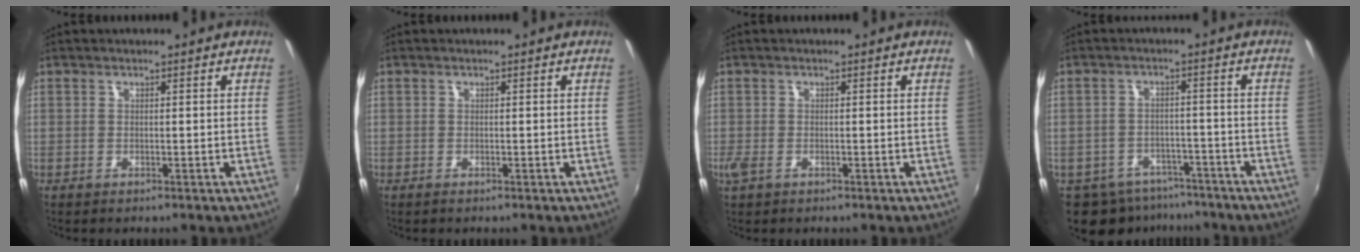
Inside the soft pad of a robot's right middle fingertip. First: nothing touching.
{"total": 0.0}
{"total": 2.3, "force": [-1.1, 1.3, 1.5], "torque": [-0.032, -0.006, -0.022]}
{"total": 11.3, "force": [-8.2, 6.8, 3.6], "torque": [-0.096, 0.000, -0.107]}